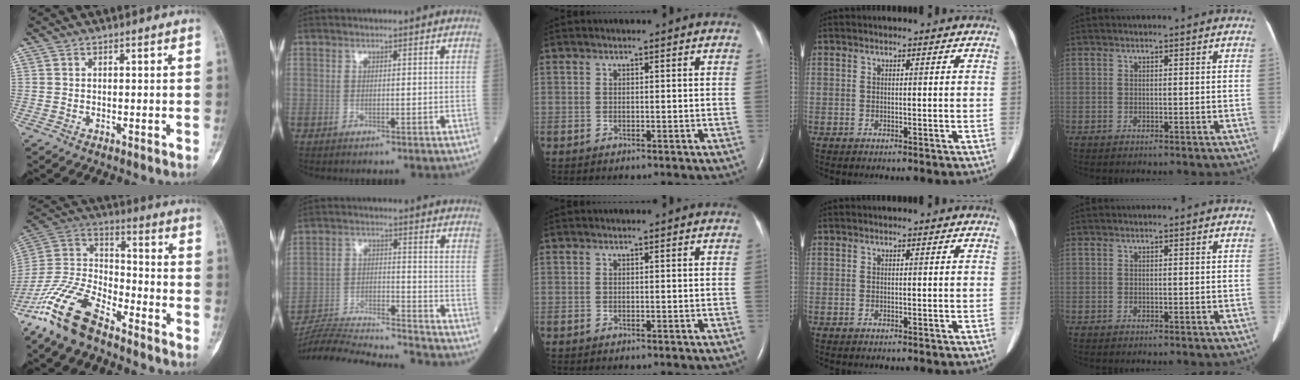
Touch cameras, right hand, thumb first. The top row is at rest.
{"thumb": {"total": 15.8, "force": [-11.4, 6.1, 9.1], "torque": [-0.184, 0.060, -0.225]}, "index": {"total": 19.7, "force": [-18.9, -0.3, 5.4], "torque": [-0.114, -0.013, -0.296]}}